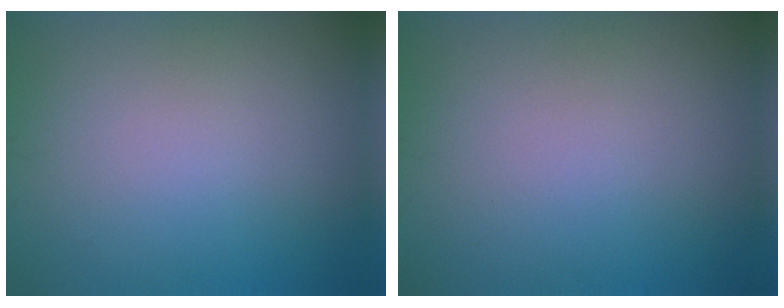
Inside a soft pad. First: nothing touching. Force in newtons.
{"total": 0.0}